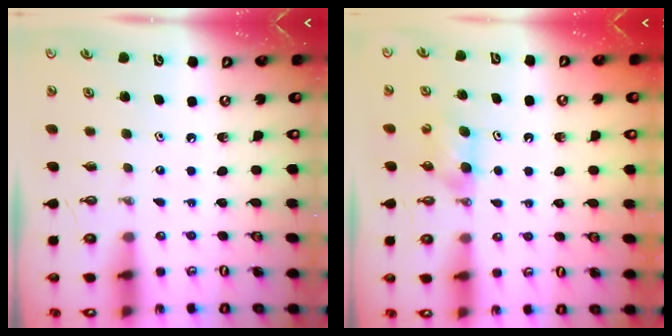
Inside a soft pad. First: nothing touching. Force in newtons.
{"total": 4.1, "press": 3.7, "slide": 1.6}